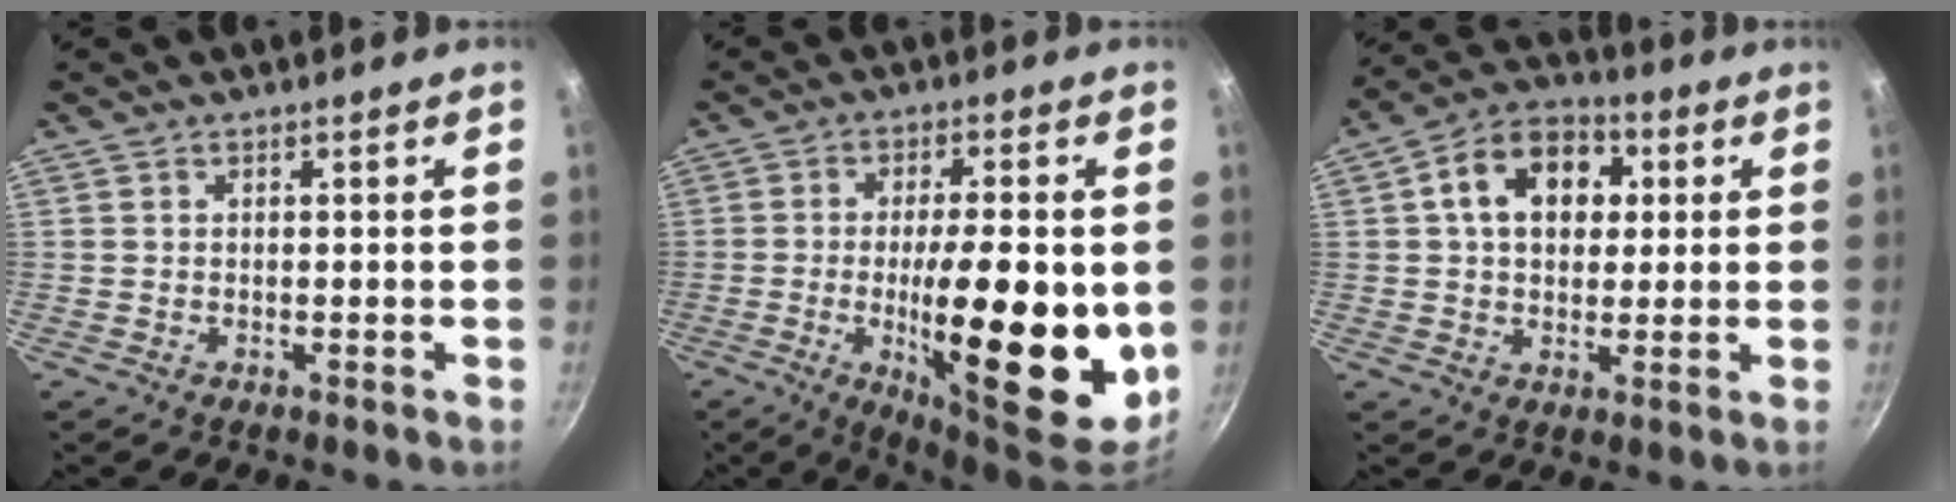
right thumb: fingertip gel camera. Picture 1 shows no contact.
{"total": 20.2, "force": [-3.0, 6.2, 19.0], "torque": [-0.280, 0.001, -0.042]}
{"total": 12.7, "force": [2.8, 9.2, 8.3], "torque": [-0.101, 0.017, 0.030]}